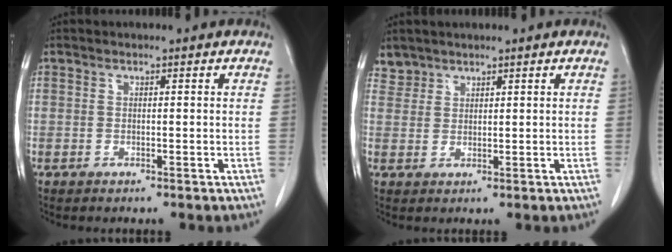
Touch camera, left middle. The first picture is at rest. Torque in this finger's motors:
{"motor_torque": [0.04, -0.02, -0.01, -0.01]}